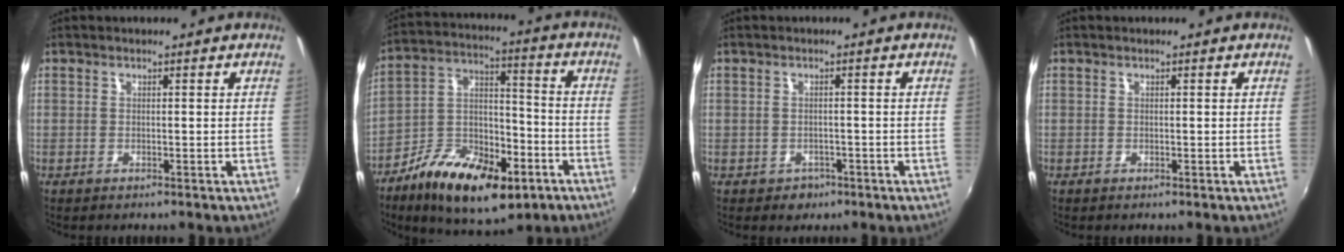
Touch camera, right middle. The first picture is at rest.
{"total": 19.8, "force": [-10.6, 9.3, 13.9], "torque": [-0.256, -0.007, -0.166]}
{"total": 2.7, "force": [-1.3, 2.3, 0.6], "torque": [-0.018, -0.001, -0.014]}
{"total": 0.0}